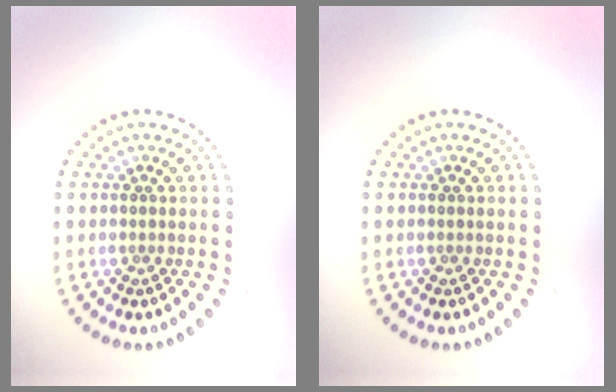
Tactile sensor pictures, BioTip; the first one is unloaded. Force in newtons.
{"total": 0.0}